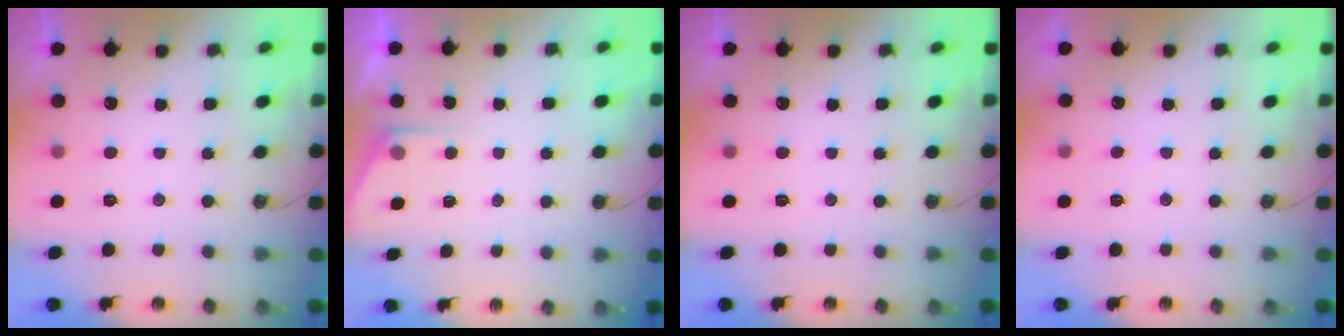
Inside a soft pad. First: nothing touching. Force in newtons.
{"total": 2.7, "press": 2.7, "slide": 0.3}
{"total": 0.0}
{"total": 1.8, "press": 1.8, "slide": 0.4}